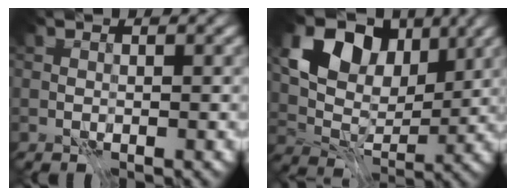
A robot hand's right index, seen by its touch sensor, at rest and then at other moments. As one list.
[{"total": 9.3, "force": [3.8, 6.0, 6.0], "torque": [-0.096, 0.002, 0.055]}]